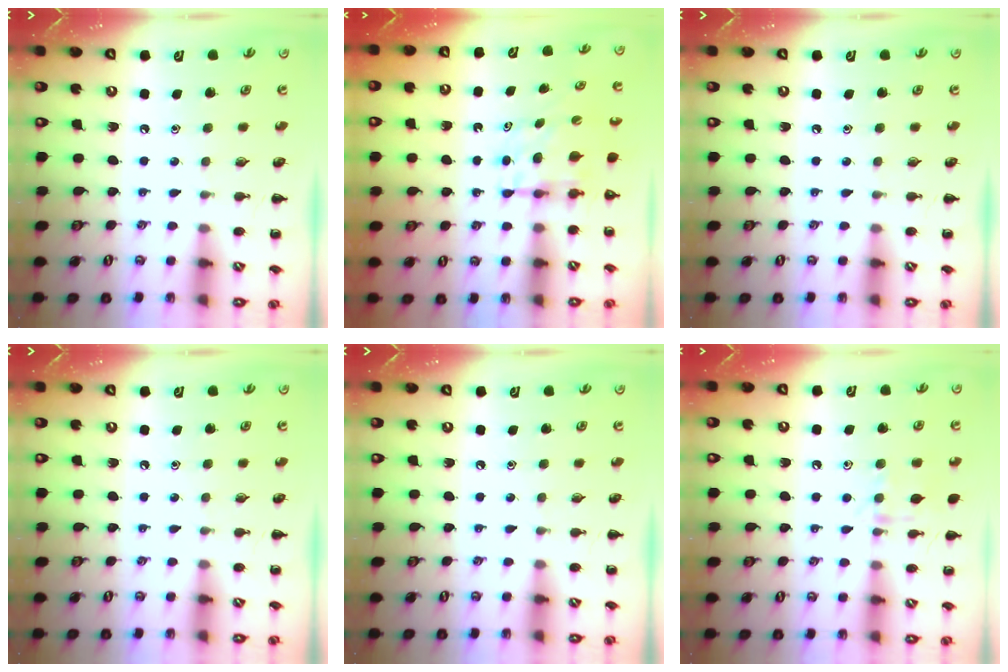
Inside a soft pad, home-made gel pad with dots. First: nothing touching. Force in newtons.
{"total": 5.2, "press": 5.2, "slide": 0.3}
{"total": 0.0}
{"total": 0.0}
{"total": 0.0}
{"total": 8.1, "press": 8.1, "slide": 1.2}